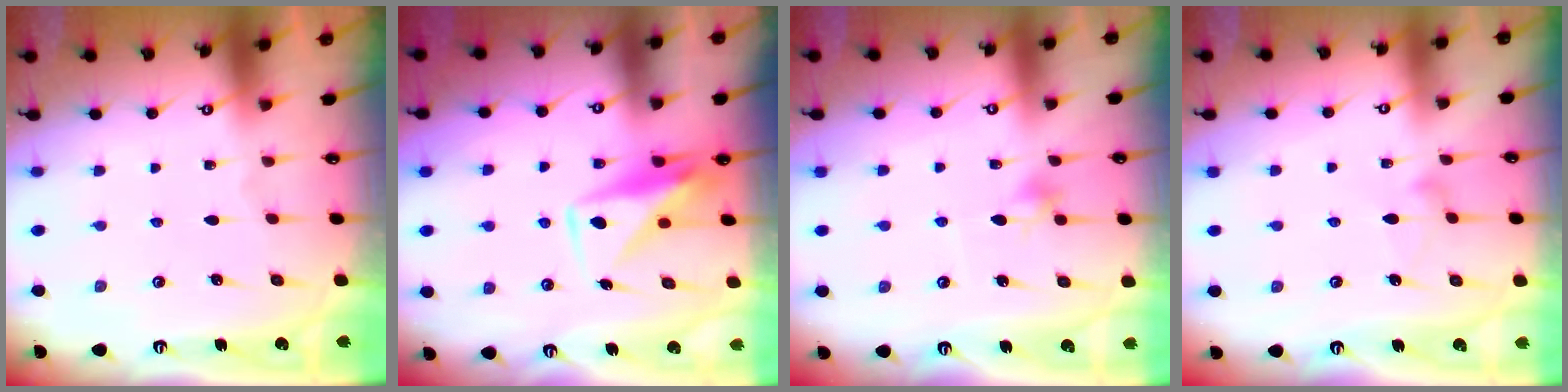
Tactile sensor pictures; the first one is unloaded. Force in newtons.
{"total": 9.1, "press": 9.1, "slide": 0.6}
{"total": 7.2, "press": 7.1, "slide": 1.2}
{"total": 8.6, "press": 8.6, "slide": 0.5}